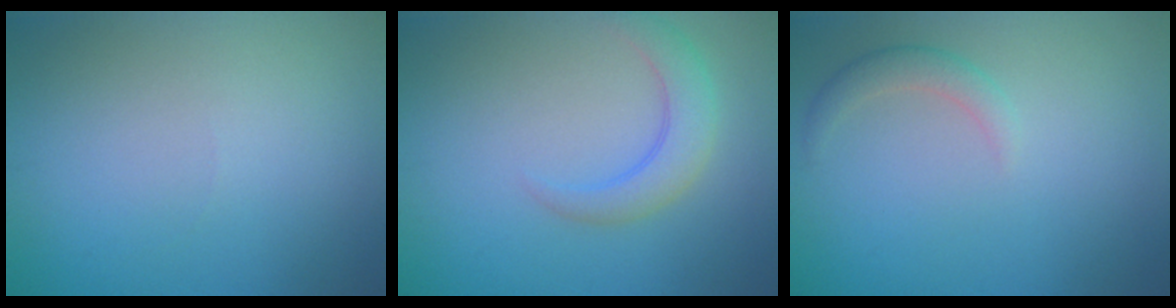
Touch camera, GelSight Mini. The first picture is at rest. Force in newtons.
{"total": 3.0, "press": 3.0, "slide": 0.3}
{"total": 1.6, "press": 1.6, "slide": 0.1}